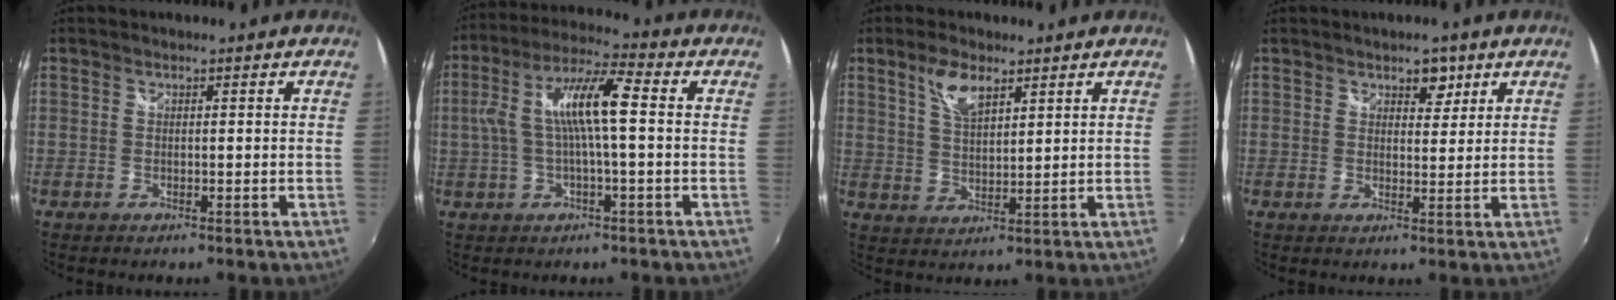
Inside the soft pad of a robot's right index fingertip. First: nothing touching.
{"total": 11.1, "force": [0.4, 1.7, 10.9], "torque": [-0.210, 0.017, 0.007]}
{"total": 6.1, "force": [3.7, 2.5, 4.1], "torque": [-0.078, 0.006, 0.071]}
{"total": 3.3, "force": [2.1, 2.0, 1.7], "torque": [-0.015, 0.002, 0.030]}